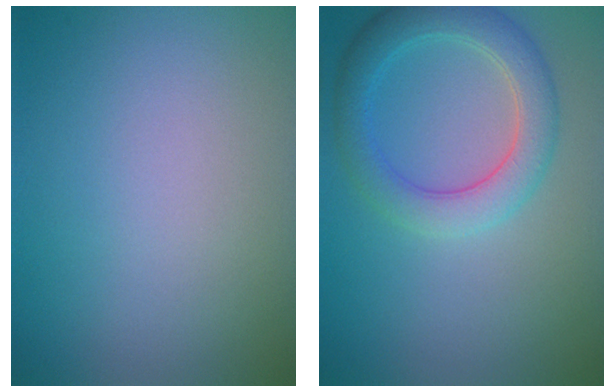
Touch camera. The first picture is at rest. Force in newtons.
{"total": 4.2, "press": 4.2, "slide": 0.3}